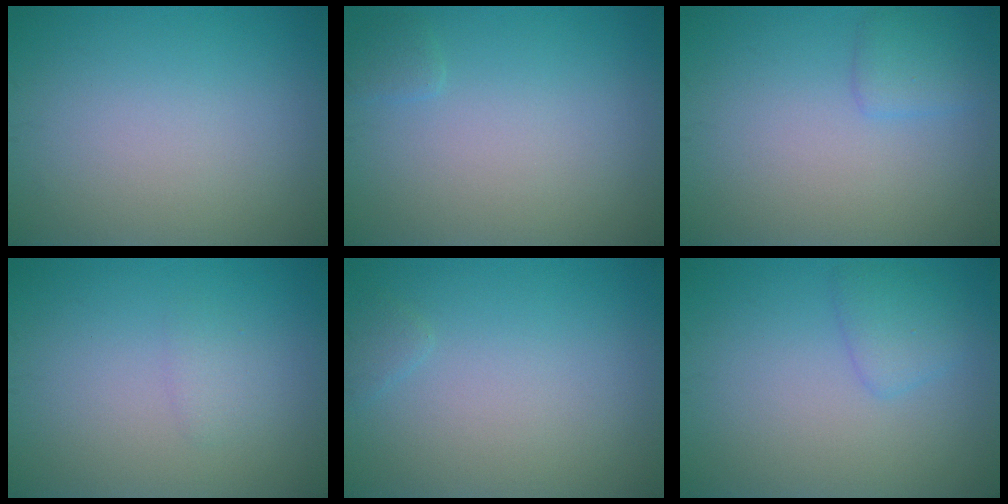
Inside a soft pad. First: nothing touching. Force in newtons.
{"total": 0.8, "press": 0.8, "slide": 0.1}
{"total": 1.6, "press": 1.6, "slide": 0.0}
{"total": 1.0, "press": 1.0, "slide": 0.1}
{"total": 0.6, "press": 0.6, "slide": 0.1}
{"total": 1.9, "press": 1.9, "slide": 0.2}